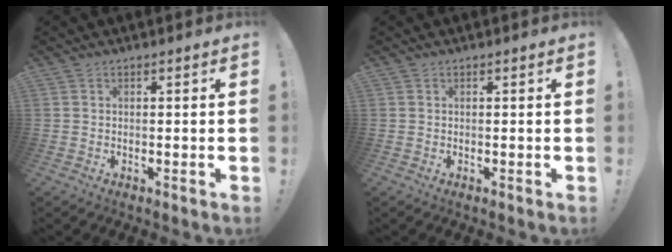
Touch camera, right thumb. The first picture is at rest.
{"total": 0.0}